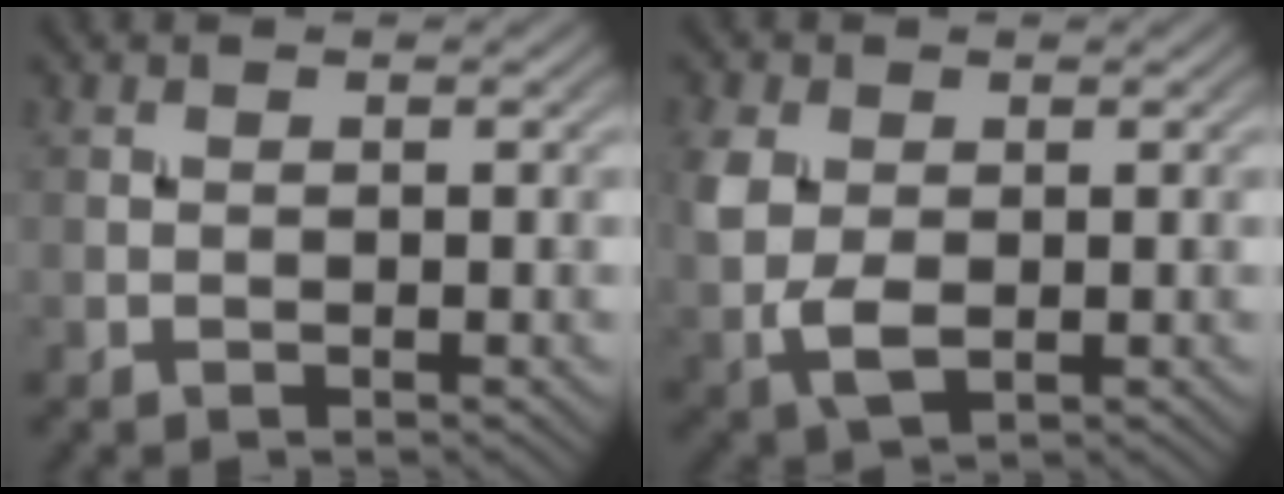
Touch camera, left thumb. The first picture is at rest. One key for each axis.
{"total": 5.4, "fx": 0.2, "fy": 3.8, "fz": 3.8, "tx": -0.105, "ty": -0.005, "tz": 0.004}